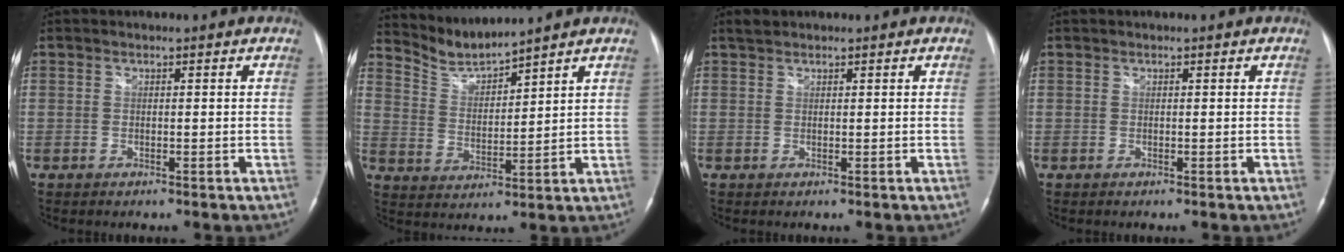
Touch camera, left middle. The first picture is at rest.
{"total": 5.8, "force": [5.7, -0.7, -0.2], "torque": [-0.011, -0.004, 0.126]}
{"total": 1.1, "force": [1.0, 0.4, 0.2], "torque": [-0.008, 0.011, 0.021]}
{"total": 0.0}